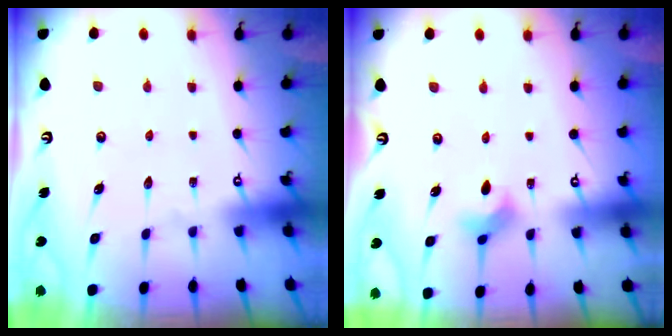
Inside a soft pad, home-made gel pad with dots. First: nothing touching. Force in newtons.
{"total": 4.7, "press": 4.6, "slide": 0.7}